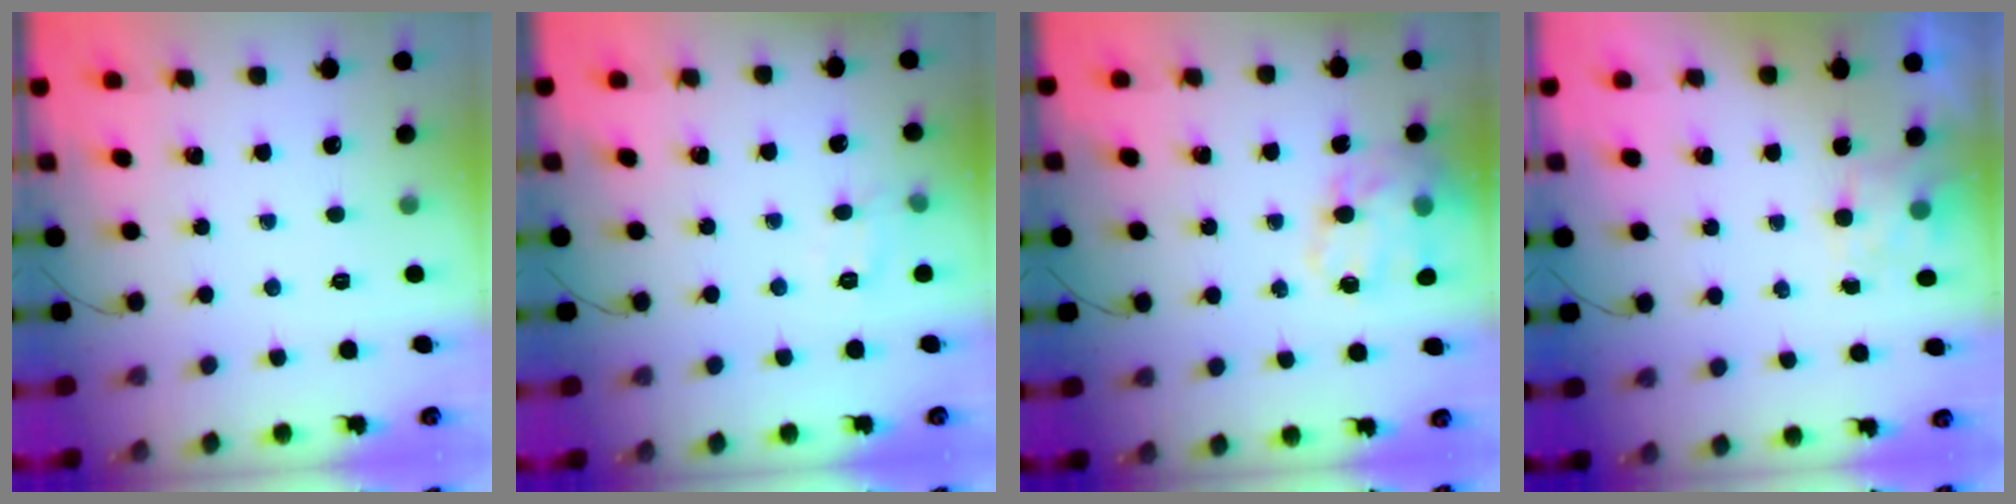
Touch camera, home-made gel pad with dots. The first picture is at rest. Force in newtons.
{"total": 7.2, "press": 7.2, "slide": 1.0}
{"total": 16.9, "press": 16.5, "slide": 3.4}
{"total": 5.0, "press": 4.9, "slide": 1.1}